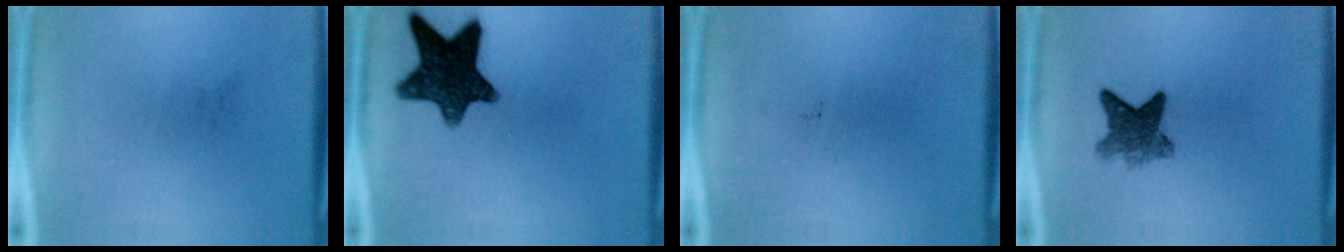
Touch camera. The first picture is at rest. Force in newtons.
{"total": 13.4}
{"total": 0.0}
{"total": 5.6}